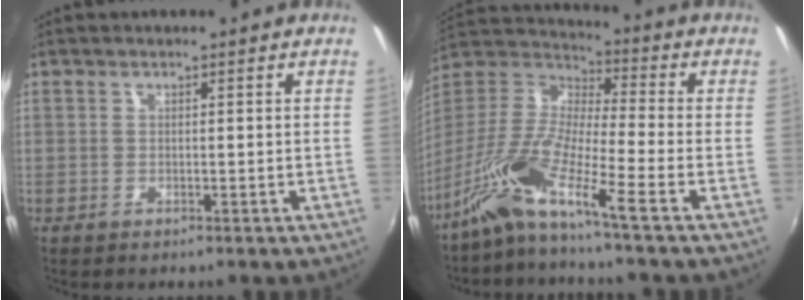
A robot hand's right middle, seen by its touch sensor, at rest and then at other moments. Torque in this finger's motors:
{"motor_torque": [1.02, -1.11, 0.57, 0.21]}